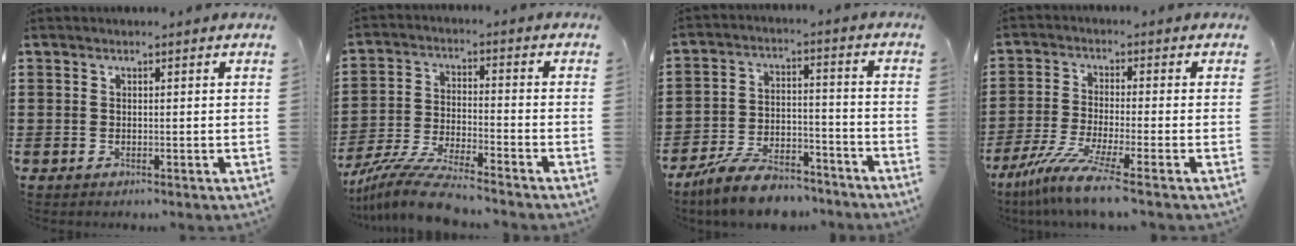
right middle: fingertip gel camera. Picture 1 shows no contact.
{"total": 8.6, "force": [-7.9, 0.4, 3.4], "torque": [-0.076, -0.001, -0.157]}
{"total": 9.0, "force": [-8.1, 2.4, 3.2], "torque": [-0.056, 0.025, -0.154]}
{"total": 7.2, "force": [-5.5, -0.1, 4.7], "torque": [-0.110, -0.025, -0.108]}